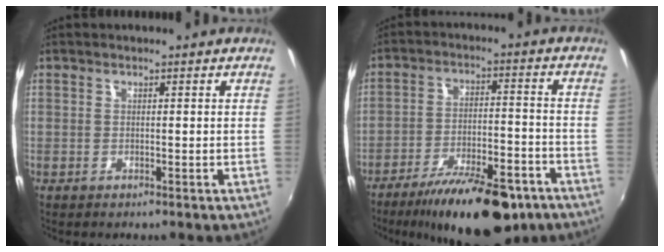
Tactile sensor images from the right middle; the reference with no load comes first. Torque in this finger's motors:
{"motor_torque": [1.07, -1.07, 0.42, 0.07]}